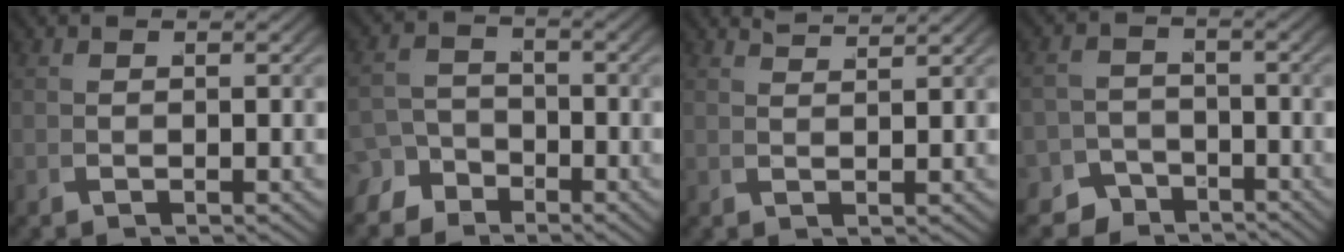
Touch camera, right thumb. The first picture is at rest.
{"total": 4.1, "force": [-2.8, 2.8, 0.8], "torque": [0.001, -0.019, -0.045]}
{"total": 2.4, "force": [2.4, -0.2, 0.1], "torque": [0.006, 0.005, 0.044]}
{"total": 5.3, "force": [-4.2, 3.2, 1.0], "torque": [0.018, -0.028, -0.070]}